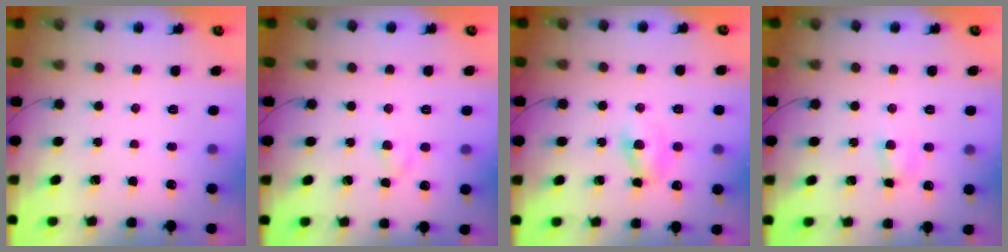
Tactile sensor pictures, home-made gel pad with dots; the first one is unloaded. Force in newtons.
{"total": 2.7, "press": 2.6, "slide": 1.0}
{"total": 4.9, "press": 4.8, "slide": 1.2}
{"total": 4.3, "press": 4.2, "slide": 1.1}